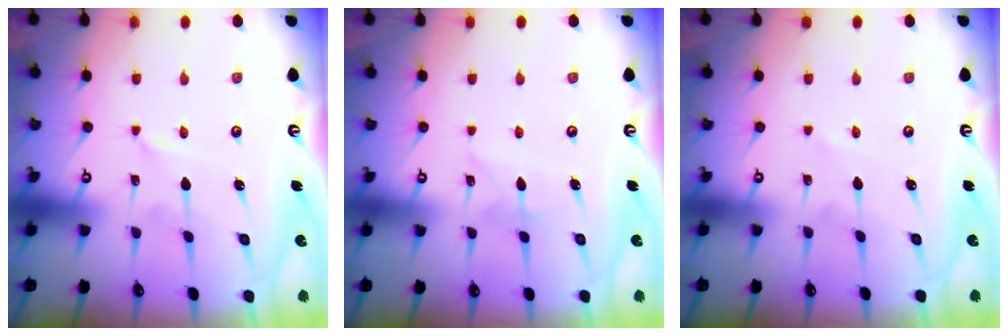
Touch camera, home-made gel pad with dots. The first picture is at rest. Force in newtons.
{"total": 3.6, "press": 3.6, "slide": 0.3}
{"total": 0.9, "press": 0.9, "slide": 0.2}